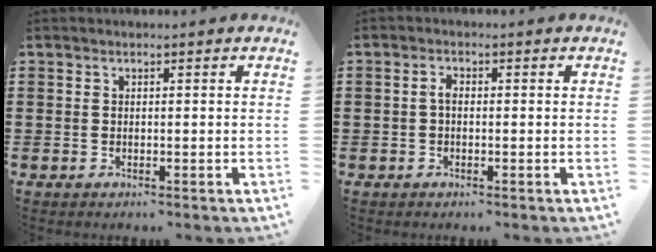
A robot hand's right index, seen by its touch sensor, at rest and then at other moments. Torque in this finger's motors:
{"motor_torque": [0.50, -0.42, 0.25, 0.05]}